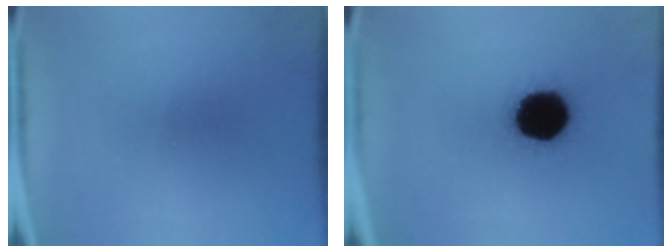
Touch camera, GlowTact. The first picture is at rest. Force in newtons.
{"total": 17.9}